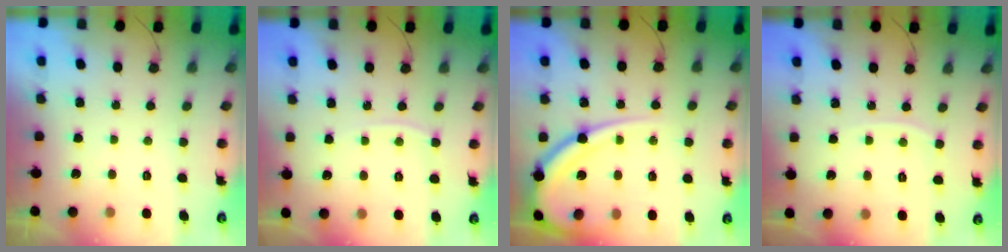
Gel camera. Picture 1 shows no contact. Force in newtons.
{"total": 5.7, "press": 5.6, "slide": 0.6}
{"total": 15.8, "press": 15.7, "slide": 1.6}
{"total": 3.7, "press": 3.7, "slide": 0.5}